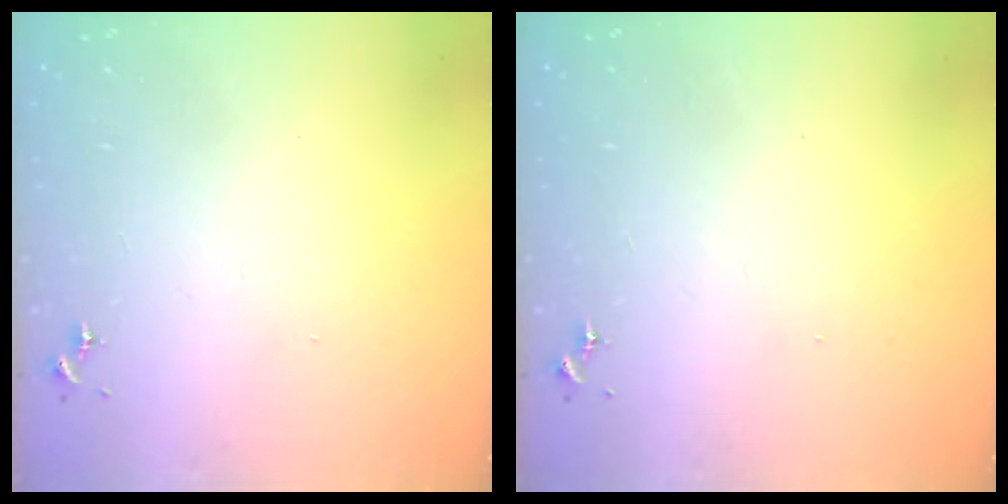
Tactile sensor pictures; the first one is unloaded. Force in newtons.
{"total": 0.0}